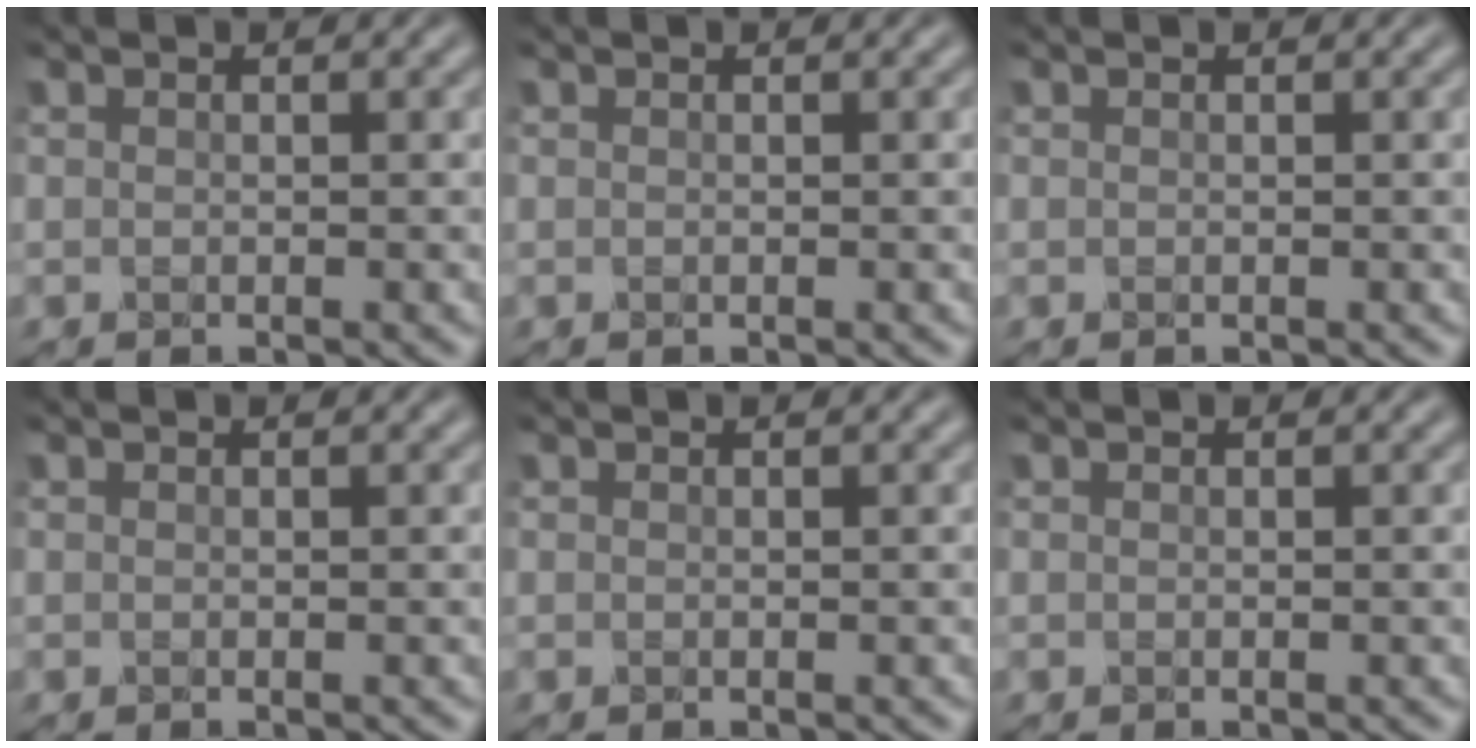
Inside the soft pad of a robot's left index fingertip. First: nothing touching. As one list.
[{"total": 0.0}, {"total": 0.0}, {"total": 0.0}, {"total": 0.0}, {"total": 0.0}]